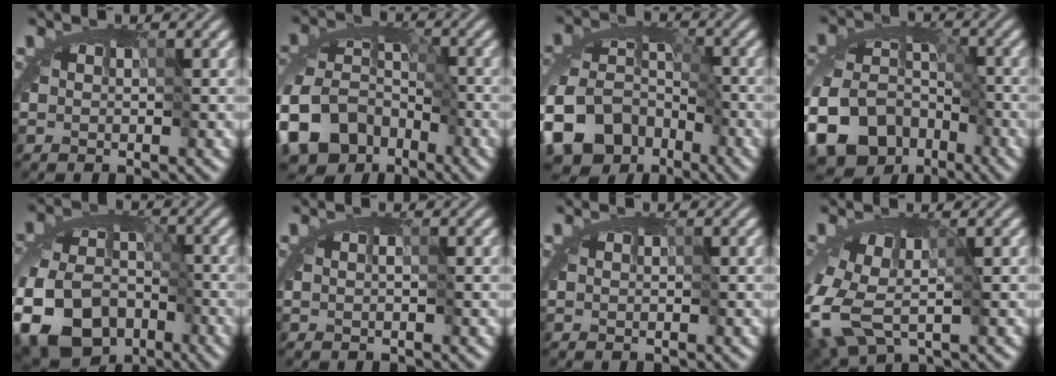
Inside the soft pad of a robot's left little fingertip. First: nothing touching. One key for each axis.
{"total": 12.7, "fx": -9.8, "fy": 7.9, "fz": 2.0, "tx": -0.034, "ty": -0.034, "tz": -0.173}
{"total": 14.7, "fx": -10.6, "fy": 9.9, "fz": 2.6, "tx": -0.045, "ty": -0.048, "tz": -0.186}
{"total": 17.0, "fx": -11.2, "fy": 12.3, "fz": 3.4, "tx": -0.061, "ty": -0.056, "tz": -0.190}
{"total": 13.9, "fx": -7.8, "fy": 10.2, "fz": 5.5, "tx": -0.094, "ty": -0.030, "tz": -0.148}
{"total": 0.0}
{"total": 0.0}
{"total": 4.9, "fx": -1.9, "fy": 2.3, "fz": 3.9, "tx": -0.084, "ty": -0.011, "tz": -0.039}